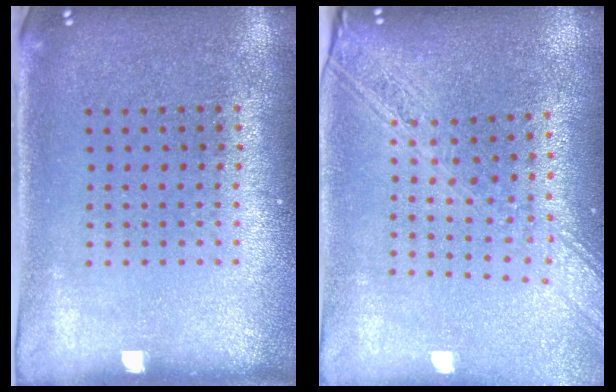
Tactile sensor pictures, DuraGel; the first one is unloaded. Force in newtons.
{"total": 2.2, "press": 1.8, "slide": 1.3}